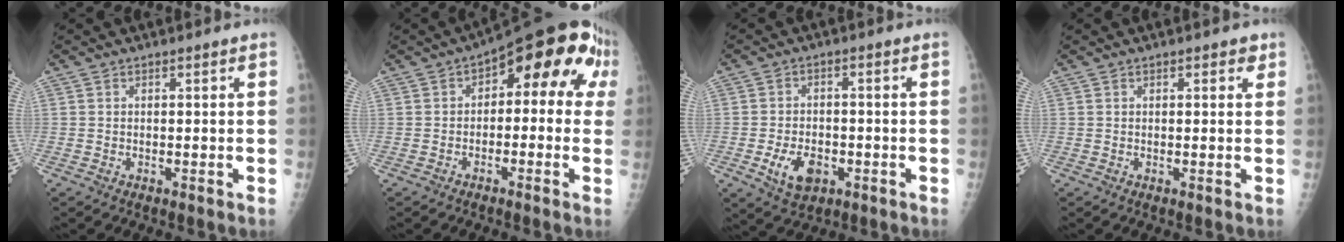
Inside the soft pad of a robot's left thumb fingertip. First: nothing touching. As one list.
[{"total": 13.6, "force": [2.7, 6.9, 11.4], "torque": [-0.100, 0.042, 0.021]}, {"total": 7.2, "force": [-2.6, 4.7, 4.8], "torque": [-0.073, 0.007, -0.038]}, {"total": 1.4, "force": [0.9, 0.7, 0.9], "torque": [0.000, -0.001, 0.006]}]